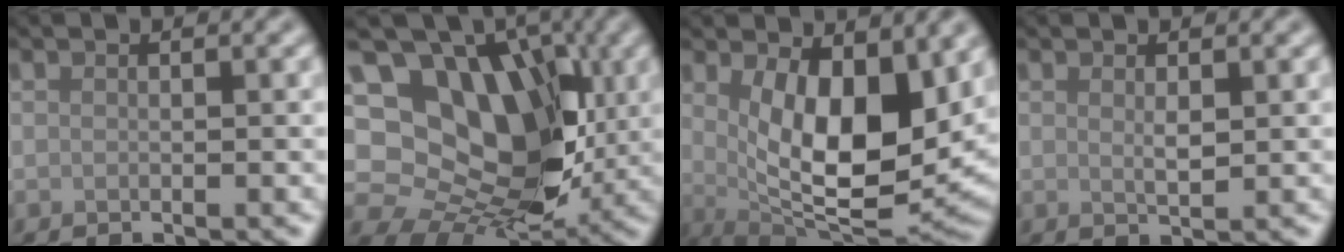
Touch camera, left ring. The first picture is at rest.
{"total": 15.8, "force": [3.7, 12.2, 9.4], "torque": [-0.154, 0.043, 0.060]}
{"total": 10.7, "force": [2.0, 4.8, 9.4], "torque": [-0.150, -0.028, 0.040]}
{"total": 1.1, "force": [0.5, 0.2, 0.9], "torque": [-0.018, -0.004, 0.010]}